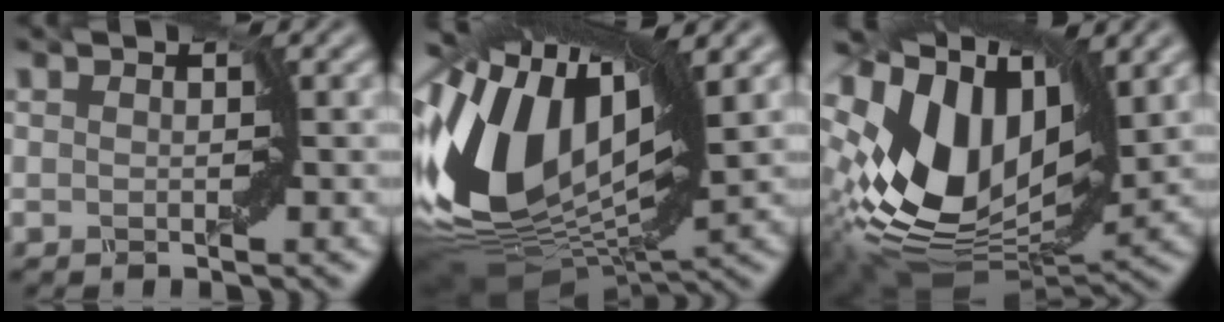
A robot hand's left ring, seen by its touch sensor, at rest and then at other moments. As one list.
[{"total": 14.8, "force": [2.0, 8.2, 12.2], "torque": [-0.285, 0.021, 0.034]}, {"total": 13.2, "force": [1.7, 8.3, 10.1], "torque": [-0.233, -0.002, 0.034]}]